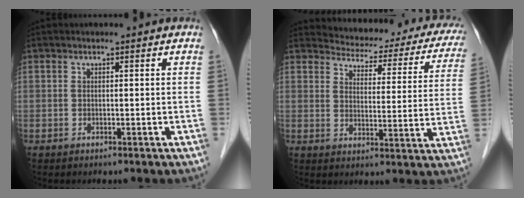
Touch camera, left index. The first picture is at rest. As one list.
[{"total": 19.1, "force": [17.4, 5.5, 5.6], "torque": [-0.053, -0.030, 0.189]}]